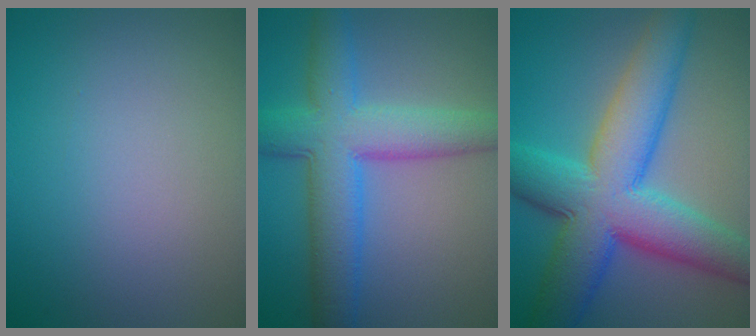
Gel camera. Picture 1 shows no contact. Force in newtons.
{"total": 8.1, "press": 8.1, "slide": 0.2}
{"total": 11.9, "press": 11.9, "slide": 0.1}